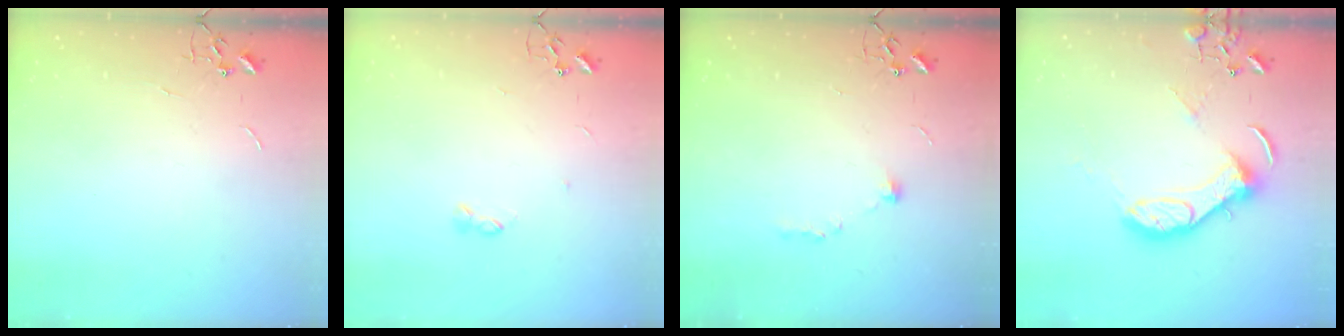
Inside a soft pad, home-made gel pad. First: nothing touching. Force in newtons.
{"total": 2.8, "press": 2.7, "slide": 0.5}
{"total": 7.2, "press": 7.1, "slide": 1.2}
{"total": 12.5, "press": 12.4, "slide": 1.1}